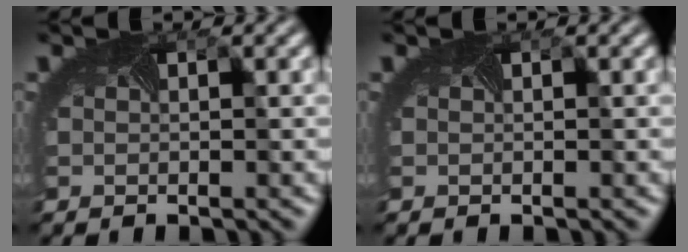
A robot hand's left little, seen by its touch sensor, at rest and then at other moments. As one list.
[{"total": 0.0}]